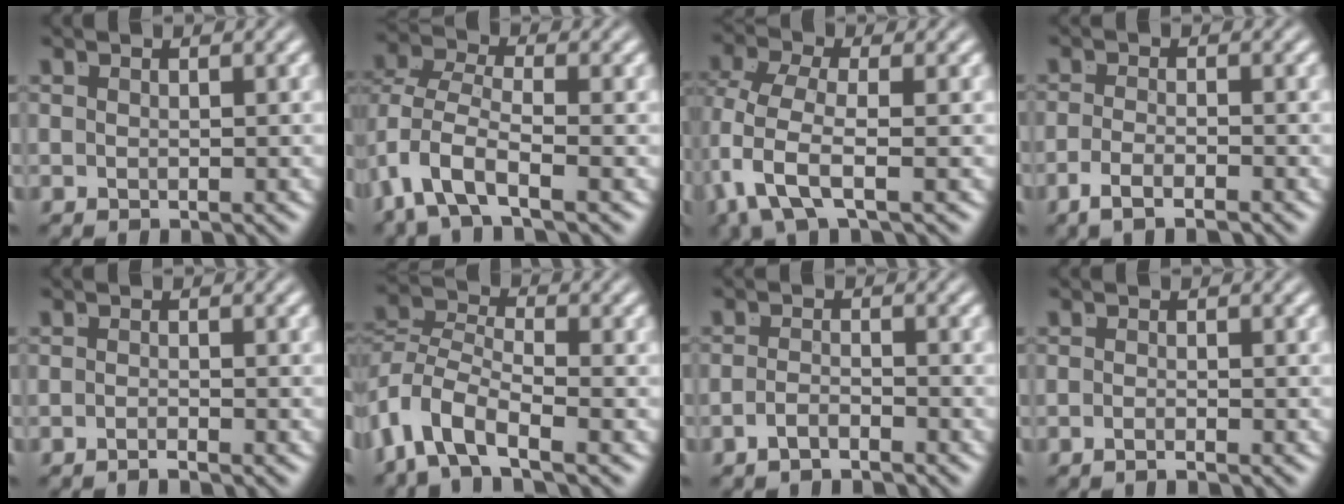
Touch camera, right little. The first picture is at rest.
{"total": 4.3, "force": [-1.5, 2.5, 3.2], "torque": [-0.105, -0.035, -0.014]}
{"total": 4.3, "force": [-1.0, 1.8, 3.8], "torque": [-0.117, -0.033, -0.002]}
{"total": 2.6, "force": [-2.2, -0.3, 1.5], "torque": [-0.030, -0.009, -0.034]}
{"total": 1.3, "force": [-1.0, -0.7, 0.3], "torque": [-0.003, -0.002, -0.020]}
{"total": 6.2, "force": [-2.4, 4.2, 4.0], "torque": [-0.107, -0.030, -0.036]}
{"total": 2.1, "force": [-1.9, -0.5, 0.6], "torque": [-0.007, -0.006, -0.032]}
{"total": 1.2, "force": [-1.0, -0.6, 0.4], "torque": [-0.007, -0.002, -0.018]}